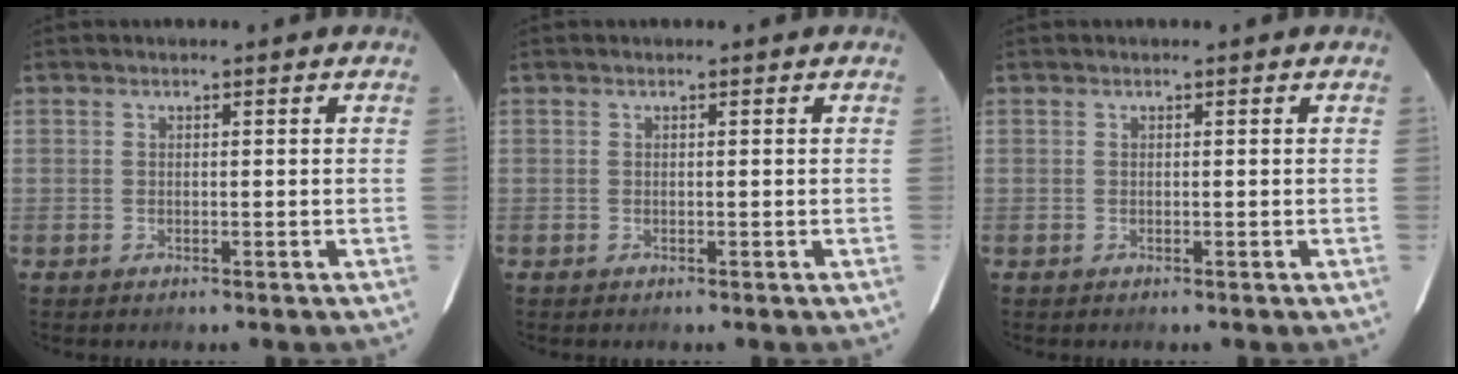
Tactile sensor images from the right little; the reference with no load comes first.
{"total": 0.0}
{"total": 0.0}